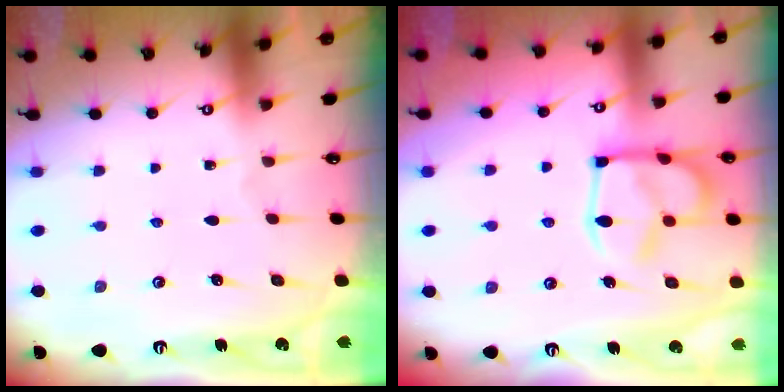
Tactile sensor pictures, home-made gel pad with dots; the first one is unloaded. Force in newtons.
{"total": 15.0, "press": 15.0, "slide": 1.1}